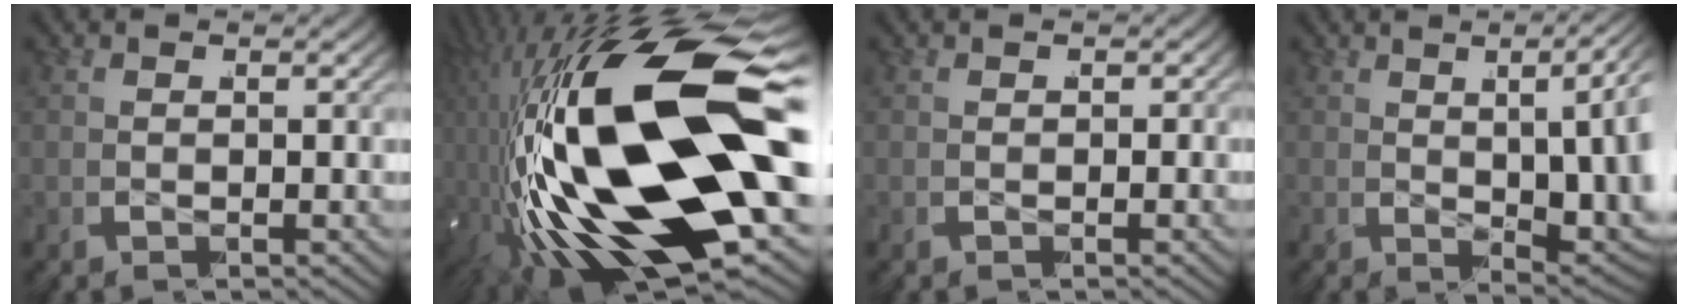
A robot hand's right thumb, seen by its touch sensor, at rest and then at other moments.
{"total": 27.8, "force": [-3.7, 12.1, 24.7], "torque": [-0.489, -0.028, -0.032]}
{"total": 0.9, "force": [-0.3, 0.7, 0.5], "torque": [-0.008, -0.006, -0.003]}
{"total": 8.5, "force": [-0.6, 3.5, 7.8], "torque": [-0.112, -0.005, 0.003]}